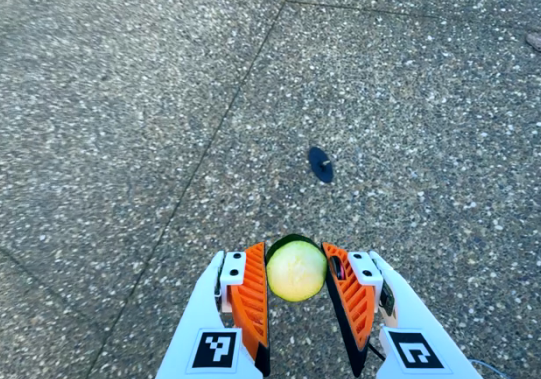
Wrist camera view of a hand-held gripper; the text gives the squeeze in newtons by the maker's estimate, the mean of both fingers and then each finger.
{"total": 8.4, "left": 8.0, "right": 8.7}